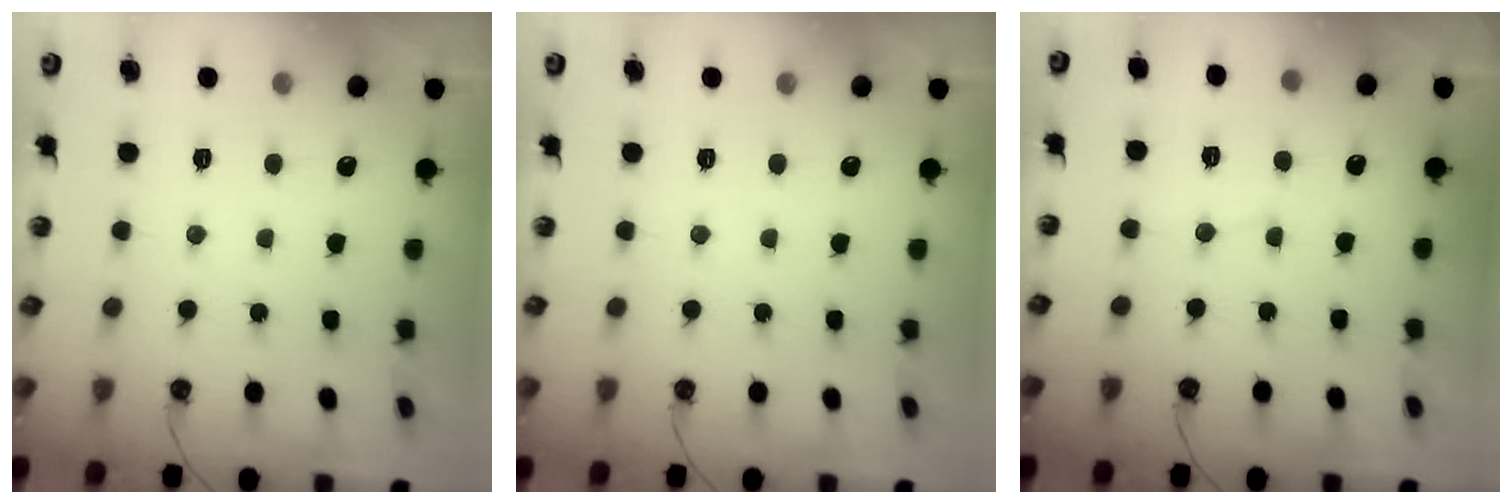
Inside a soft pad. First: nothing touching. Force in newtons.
{"total": 0.0}
{"total": 3.3, "press": 3.2, "slide": 0.4}